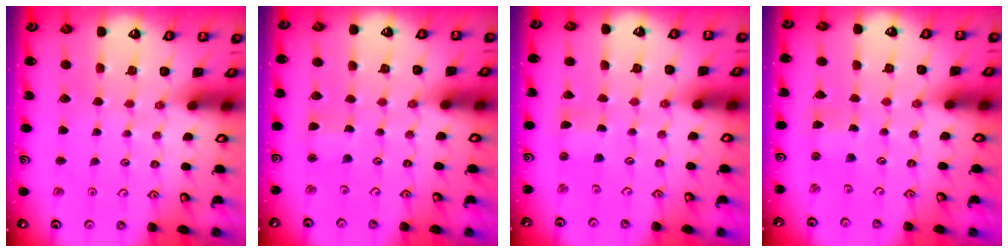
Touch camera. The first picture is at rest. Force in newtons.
{"total": 2.0, "press": 2.0, "slide": 0.3}
{"total": 1.1, "press": 1.1, "slide": 0.2}
{"total": 0.0}